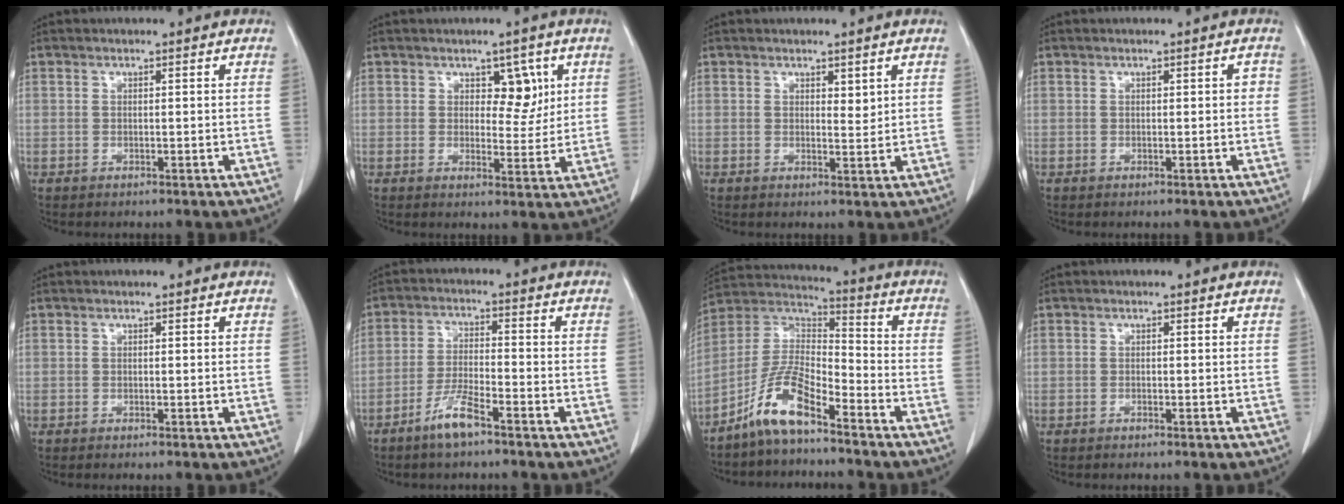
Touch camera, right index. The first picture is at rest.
{"total": 4.5, "force": [1.9, 2.6, 3.1], "torque": [-0.030, 0.001, 0.028]}
{"total": 1.6, "force": [1.0, 0.7, 1.0], "torque": [-0.011, -0.009, 0.018]}
{"total": 1.0, "force": [0.0, 0.3, 0.9], "torque": [-0.009, 0.002, 0.001]}
{"total": 0.0}
{"total": 5.7, "force": [-4.0, 0.6, 4.0], "torque": [-0.085, -0.005, -0.078]}
{"total": 9.8, "force": [-6.8, 2.4, 6.5], "torque": [-0.144, 0.017, -0.133]}
{"total": 0.0}